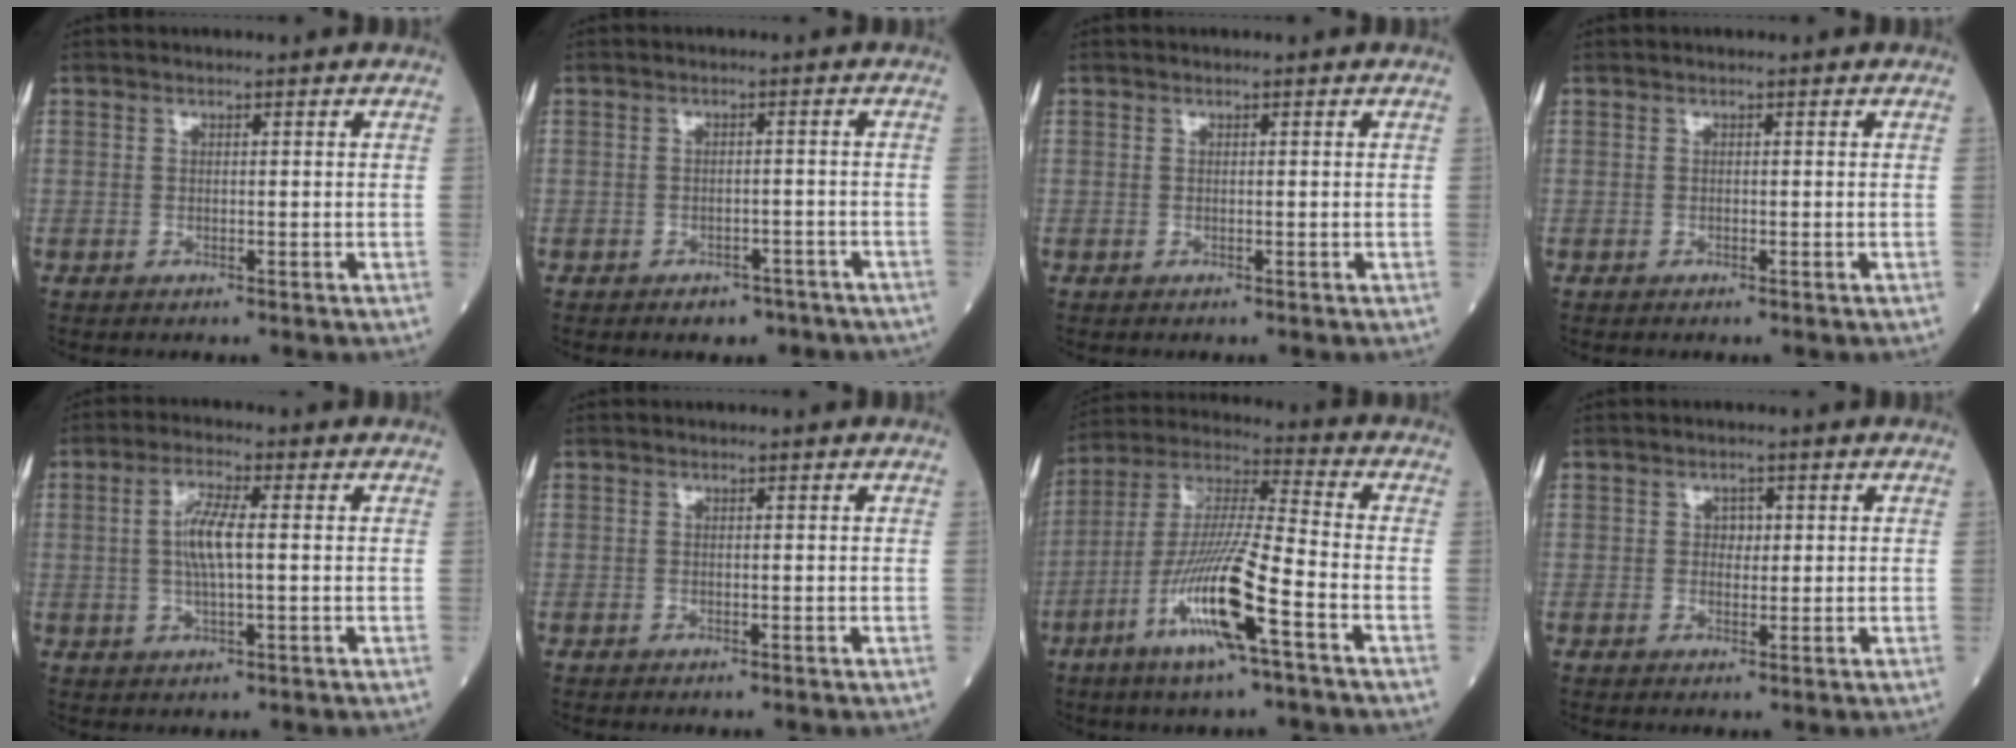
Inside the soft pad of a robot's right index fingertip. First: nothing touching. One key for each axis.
{"total": 4.4, "fx": -3.4, "fy": 2.4, "fz": 1.3, "tx": -0.016, "ty": 0.008, "tz": -0.033}
{"total": 0.0}
{"total": 0.0}
{"total": 5.7, "fx": 0.4, "fy": 1.0, "fz": 5.6, "tx": -0.117, "ty": 0.005, "tz": 0.006}
{"total": 0.0}
{"total": 14.7, "fx": -6.3, "fy": 0.5, "fz": 13.3, "tx": -0.270, "ty": -0.012, "tz": -0.120}
{"total": 1.7, "fx": 0.3, "fy": 1.3, "fz": 1.0, "tx": -0.006, "ty": 0.001, "tz": 0.003}